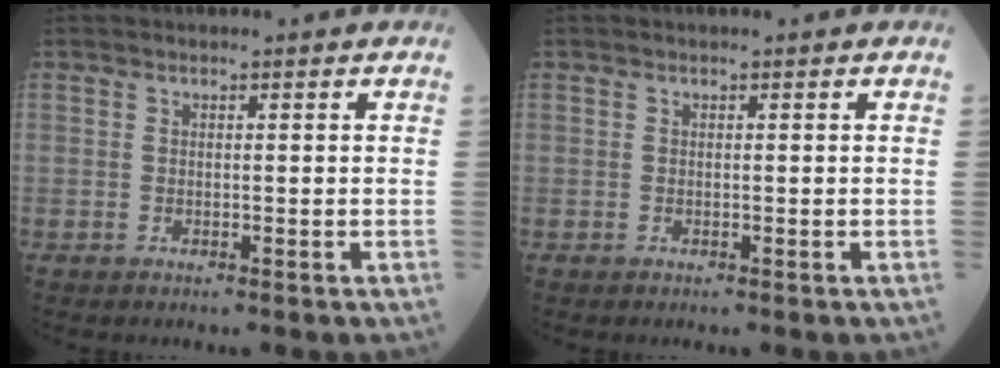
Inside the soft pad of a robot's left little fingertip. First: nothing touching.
{"total": 0.0}